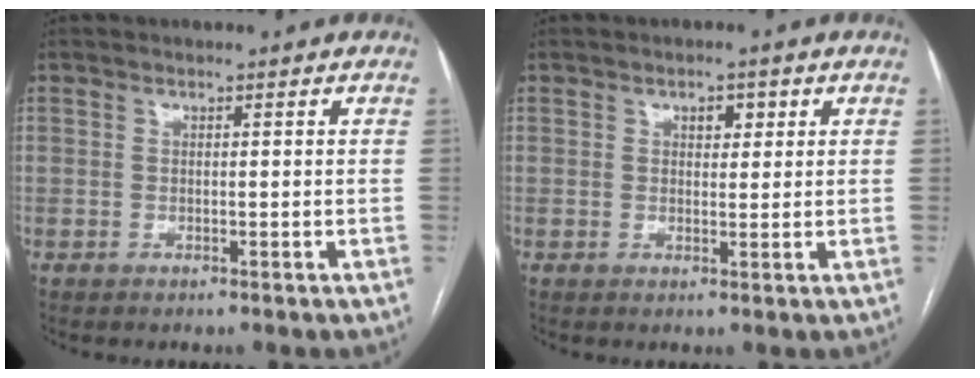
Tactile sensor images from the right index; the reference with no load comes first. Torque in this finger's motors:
{"motor_torque": [0.02, 0.01, 0.00, 0.00]}